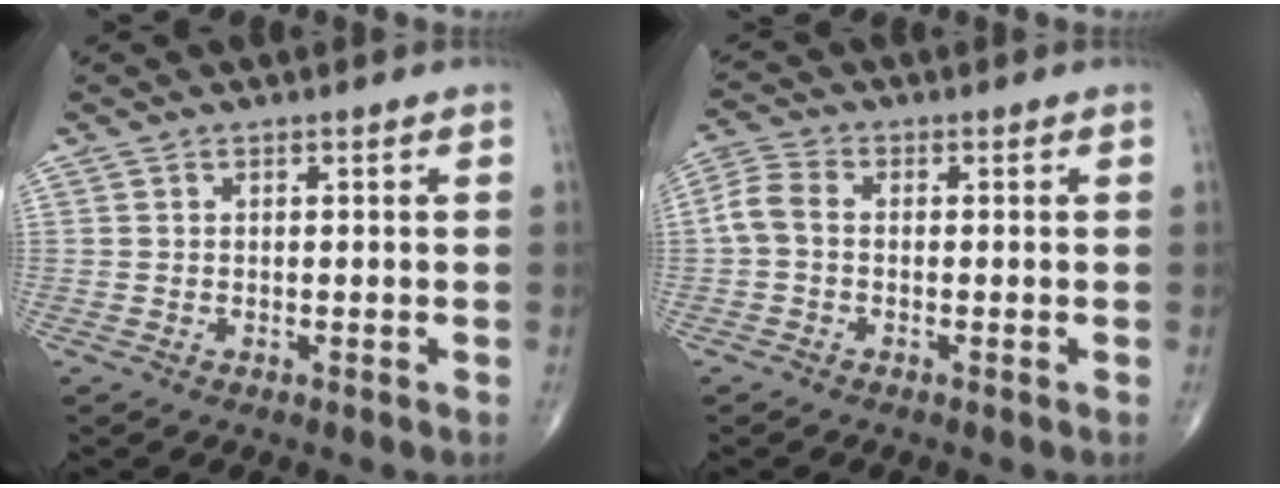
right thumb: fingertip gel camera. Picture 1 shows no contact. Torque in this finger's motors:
{"motor_torque": [-0.10, 0.20, 0.43, -0.07, 0.12]}